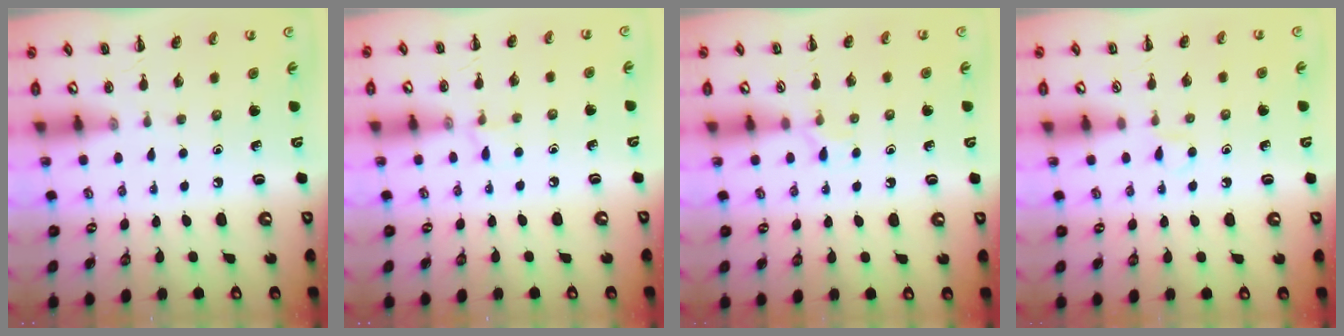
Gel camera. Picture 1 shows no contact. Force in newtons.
{"total": 4.0, "press": 3.8, "slide": 1.3}
{"total": 4.7, "press": 4.5, "slide": 1.4}
{"total": 2.9, "press": 2.7, "slide": 0.9}